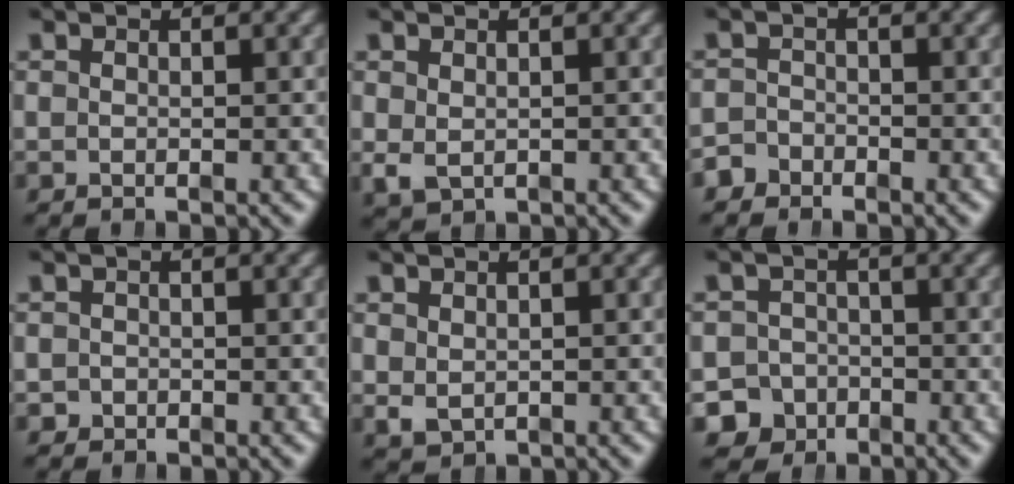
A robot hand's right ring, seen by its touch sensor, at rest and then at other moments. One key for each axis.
{"total": 1.2, "fx": -0.1, "fy": 0.8, "fz": 0.9, "tx": -0.022, "ty": -0.015, "tz": 0.014}
{"total": 2.3, "fx": -2.0, "fy": 1.2, "fz": -0.2, "tx": 0.004, "ty": -0.014, "tz": -0.033}
{"total": 1.5, "fx": -0.9, "fy": 1.3, "fz": -0.1, "tx": -0.005, "ty": -0.014, "tz": -0.010}
{"total": 1.0, "fx": 0.0, "fy": 0.7, "fz": 0.7, "tx": -0.016, "ty": -0.015, "tz": 0.017}
{"total": 8.6, "fx": -4.4, "fy": 7.2, "fz": 1.7, "tx": -0.035, "ty": -0.036, "tz": -0.075}